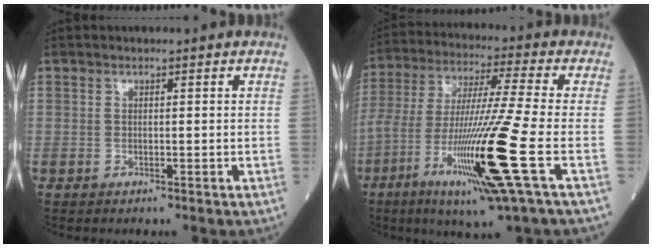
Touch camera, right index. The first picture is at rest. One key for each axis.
{"total": 18.9, "fx": -6.9, "fy": -1.1, "fz": 17.5, "tx": -0.360, "ty": -0.038, "tz": -0.137}